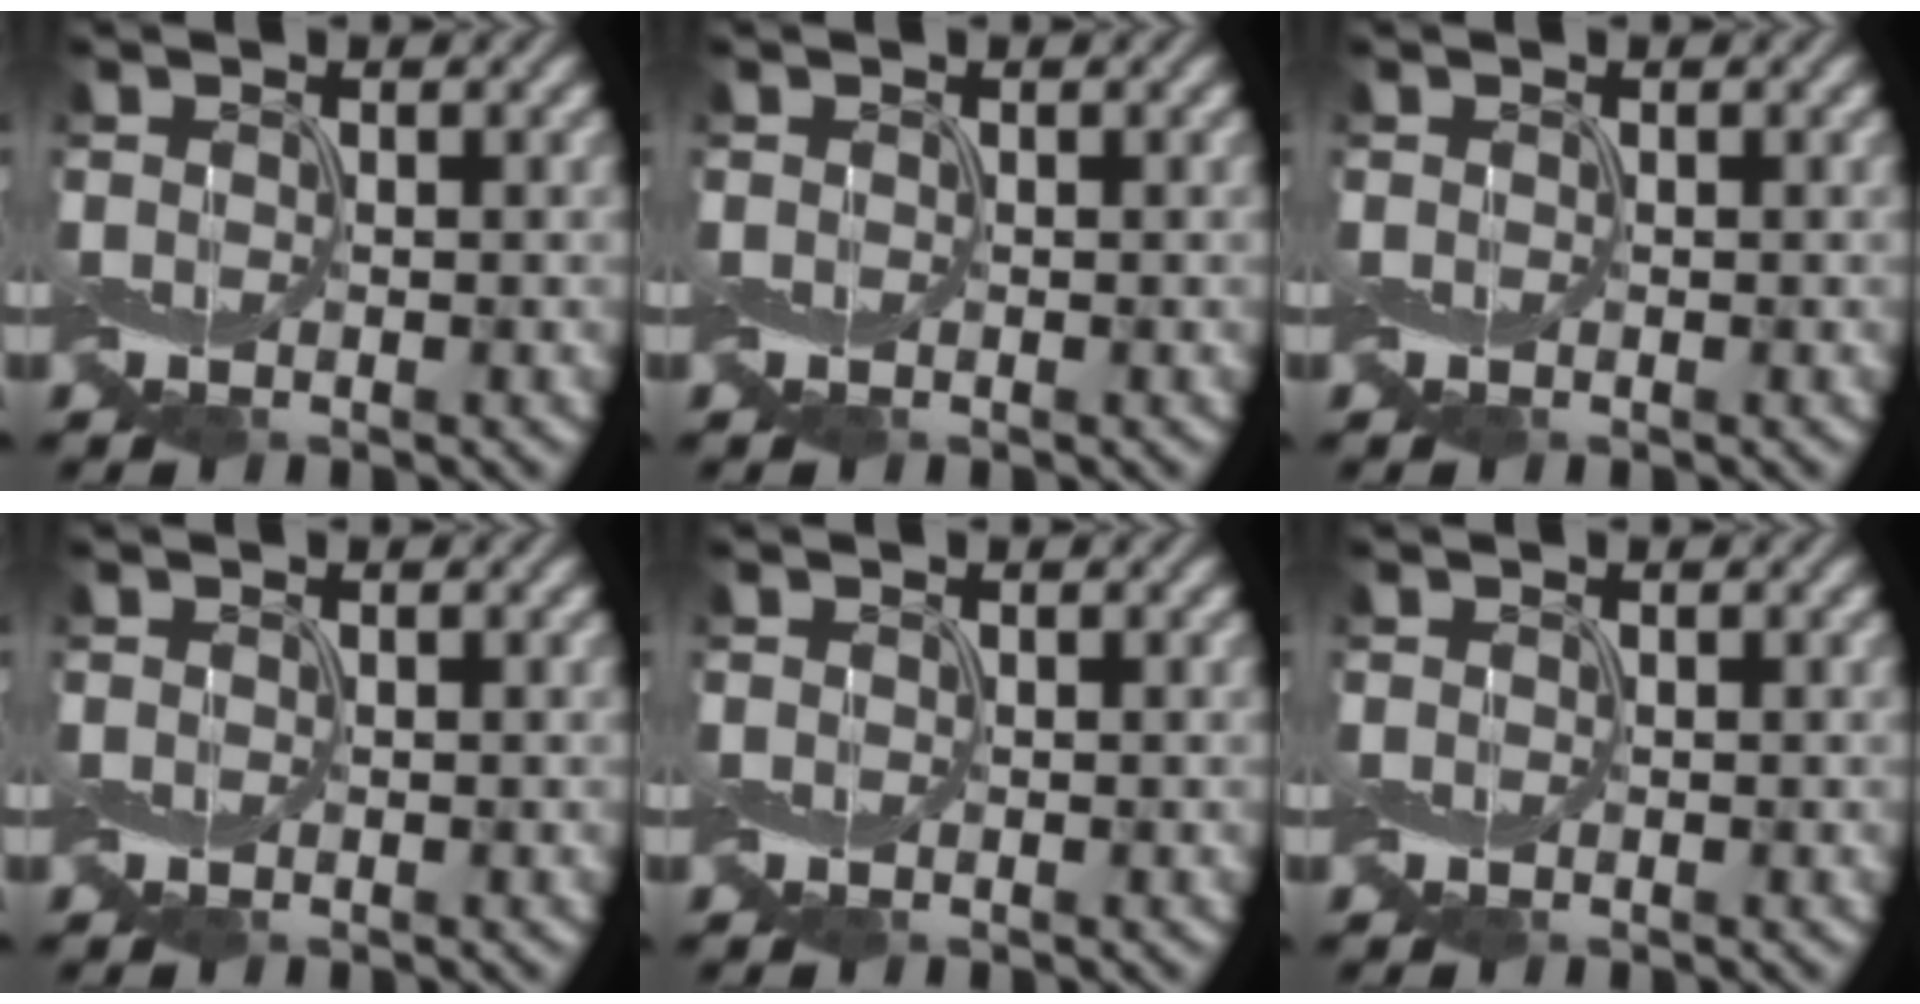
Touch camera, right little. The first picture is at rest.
{"total": 0.0}
{"total": 0.0}
{"total": 0.0}
{"total": 0.0}
{"total": 0.0}